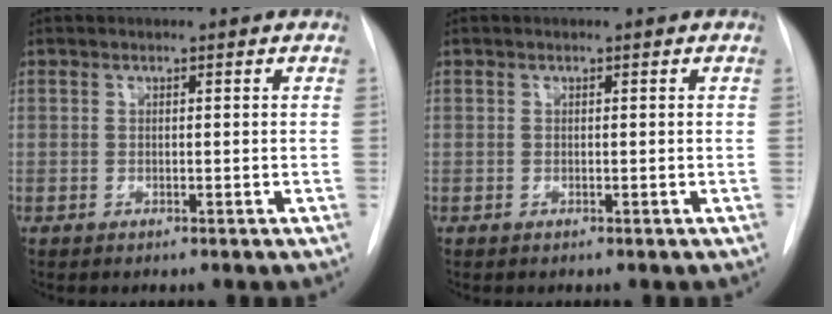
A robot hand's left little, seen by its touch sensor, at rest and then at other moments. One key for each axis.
{"total": 0.0}